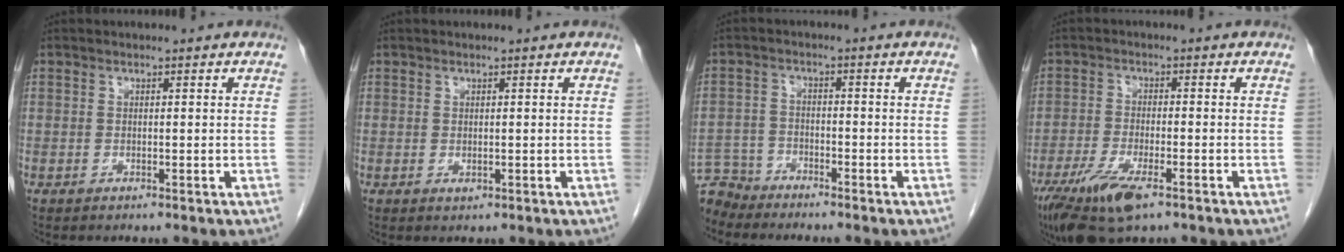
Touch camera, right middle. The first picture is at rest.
{"total": 0.6, "force": [-0.1, 0.4, 0.4], "torque": [-0.008, -0.001, 0.002]}
{"total": 5.5, "force": [-5.4, 1.2, -0.5], "torque": [0.010, -0.004, -0.105]}
{"total": 9.5, "force": [-5.8, 2.4, 7.1], "torque": [-0.135, -0.020, -0.100]}